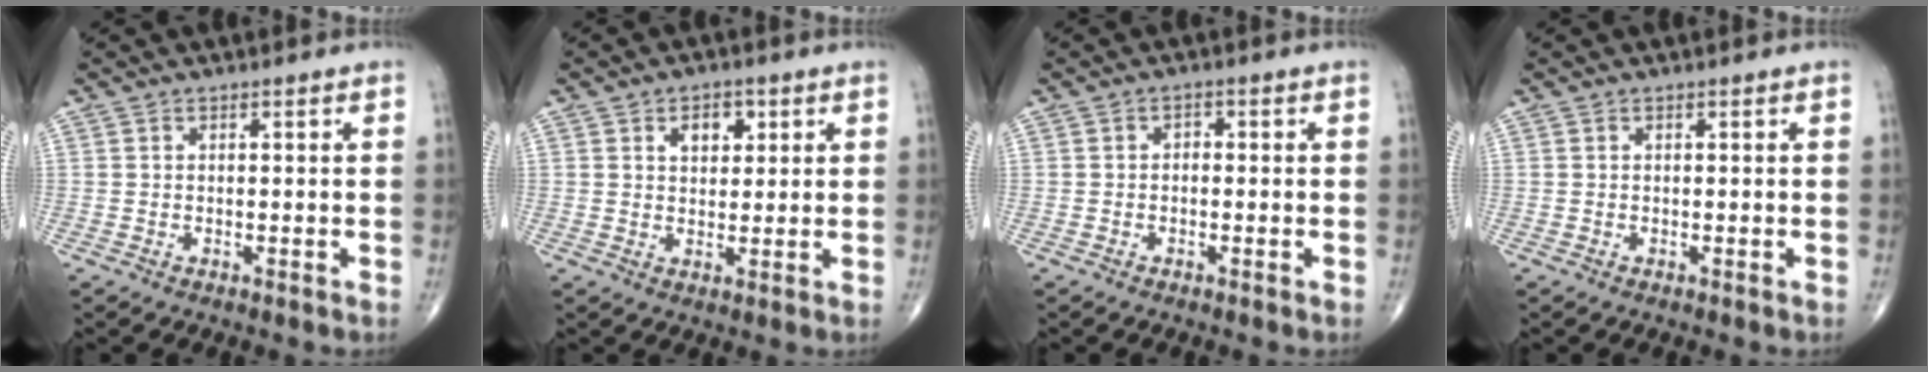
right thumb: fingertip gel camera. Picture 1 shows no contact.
{"total": 4.9, "force": [2.0, 3.2, 3.1], "torque": [-0.023, -0.007, 0.028]}
{"total": 1.2, "force": [-0.2, 0.9, 0.8], "torque": [-0.004, 0.005, -0.008]}
{"total": 0.0}